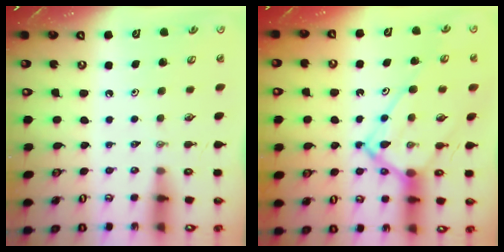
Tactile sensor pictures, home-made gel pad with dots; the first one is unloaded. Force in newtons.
{"total": 14.1, "press": 14.0, "slide": 1.6}